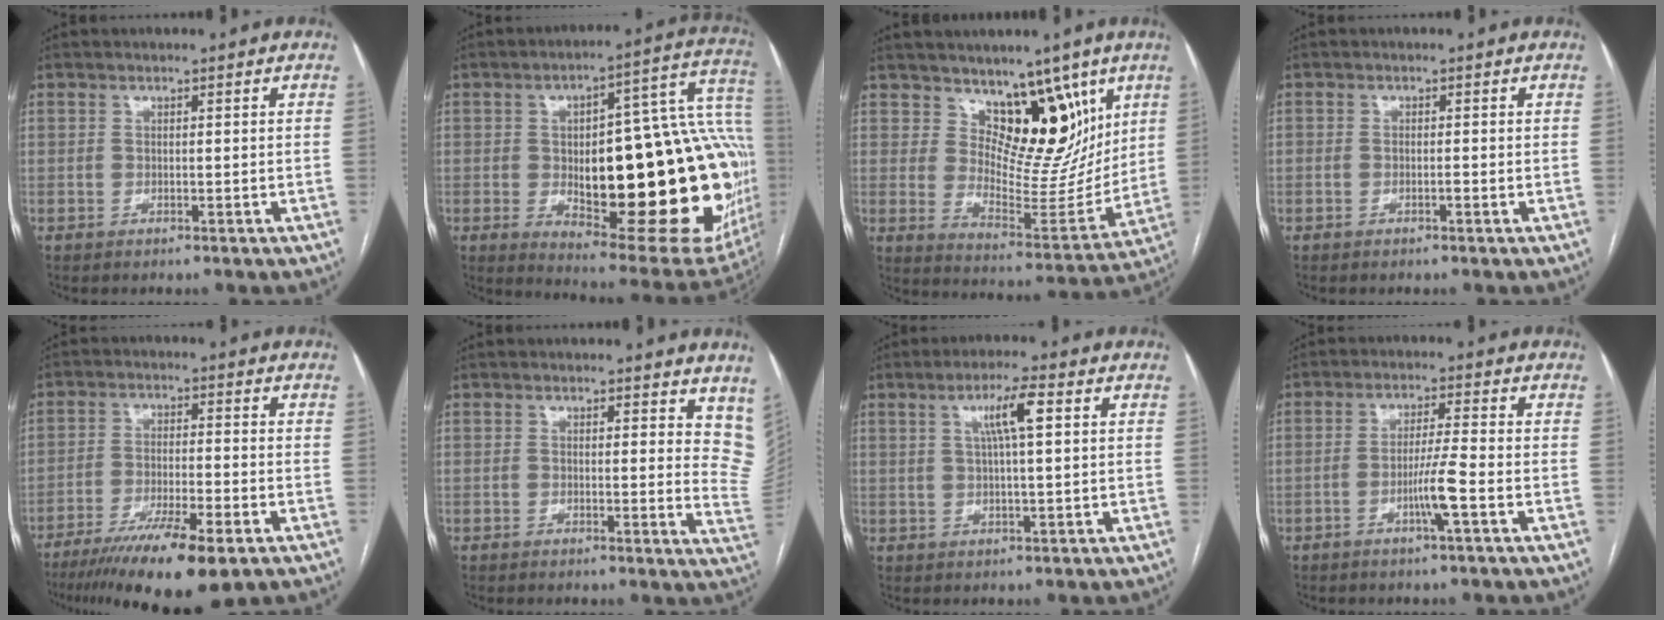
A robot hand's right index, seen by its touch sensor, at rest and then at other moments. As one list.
[{"total": 35.0, "force": [-3.6, 9.7, 33.4], "torque": [-0.364, 0.032, -0.029]}, {"total": 12.2, "force": [7.6, 6.4, 7.2], "torque": [-0.086, -0.010, 0.133]}, {"total": 0.5, "force": [-0.3, 0.2, 0.4], "torque": [-0.007, 0.003, -0.003]}, {"total": 13.3, "force": [-8.7, 1.7, 9.9], "torque": [-0.163, -0.032, -0.143]}, {"total": 9.3, "force": [7.6, 3.4, 4.2], "torque": [-0.021, -0.028, 0.060]}, {"total": 5.8, "force": [1.9, 0.2, 5.5], "torque": [-0.099, 0.008, 0.033]}, {"total": 5.1, "force": [-1.9, -0.6, 4.7], "torque": [-0.089, -0.003, -0.034]}]